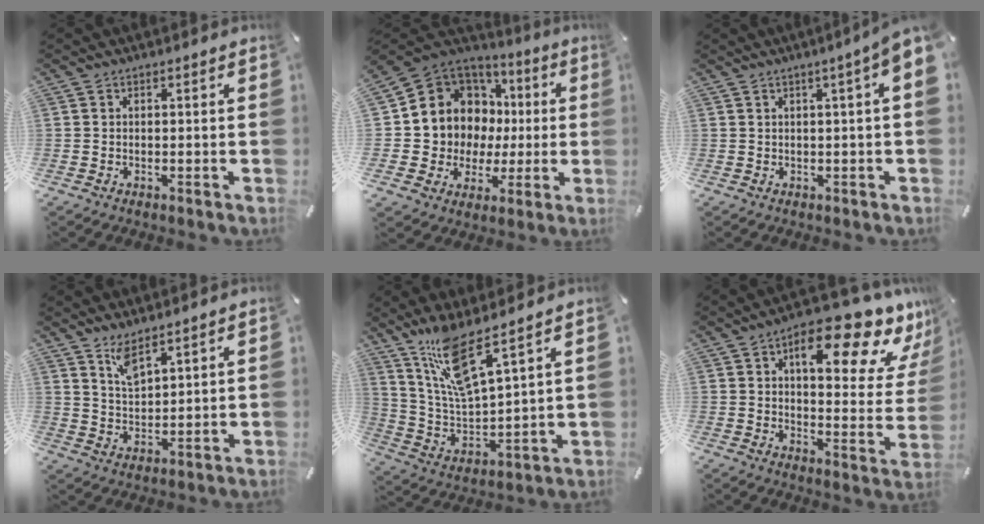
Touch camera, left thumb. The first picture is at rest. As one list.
[{"total": 11.0, "force": [2.9, 10.5, 1.3], "torque": [-0.032, -0.061, 0.075]}, {"total": 5.3, "force": [1.8, 0.2, 5.0], "torque": [-0.083, -0.012, 0.030]}, {"total": 6.1, "force": [5.0, 1.7, 3.0], "torque": [-0.062, -0.025, 0.092]}, {"total": 13.1, "force": [10.0, 2.1, 8.2], "torque": [-0.190, -0.058, 0.172]}, {"total": 19.9, "force": [12.2, 7.8, 13.7], "torque": [-0.174, -0.091, 0.189]}]